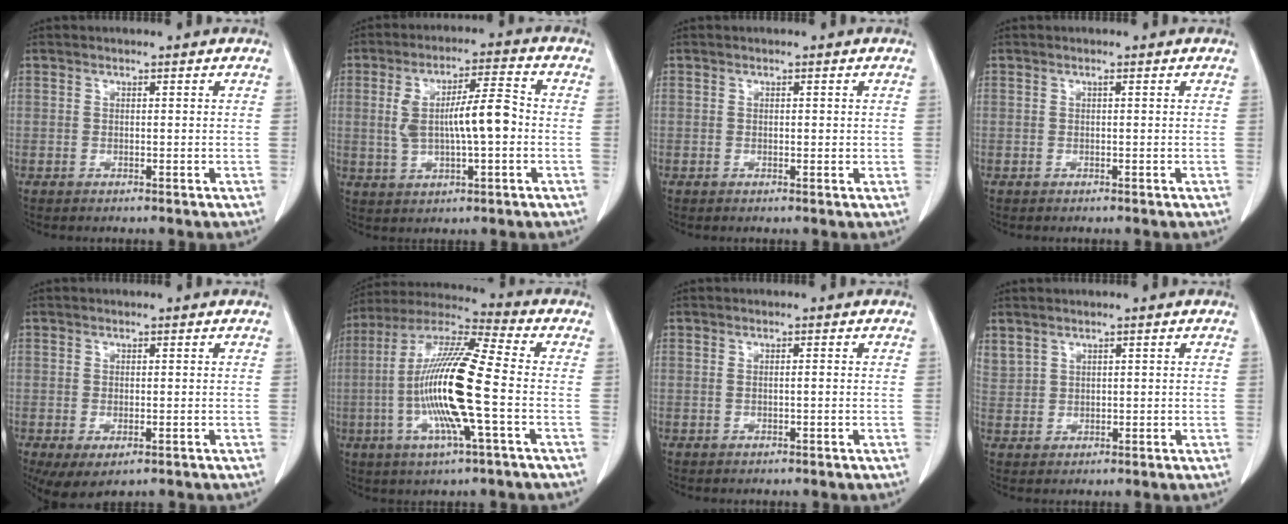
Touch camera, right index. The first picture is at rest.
{"total": 9.9, "force": [-0.1, 2.3, 9.6], "torque": [-0.180, 0.021, 0.001]}
{"total": 0.9, "force": [0.1, 0.4, 0.7], "torque": [-0.012, -0.001, 0.002]}
{"total": 0.0}
{"total": 5.5, "force": [-2.9, 2.5, 3.9], "torque": [-0.061, -0.015, -0.040]}
{"total": 16.8, "force": [-2.9, 0.9, 16.6], "torque": [-0.333, -0.004, -0.062]}
{"total": 0.7, "force": [0.0, 0.0, 0.7], "torque": [-0.014, 0.000, 0.001]}
{"total": 3.8, "force": [2.7, 2.4, 1.2], "torque": [-0.028, 0.012, 0.068]}